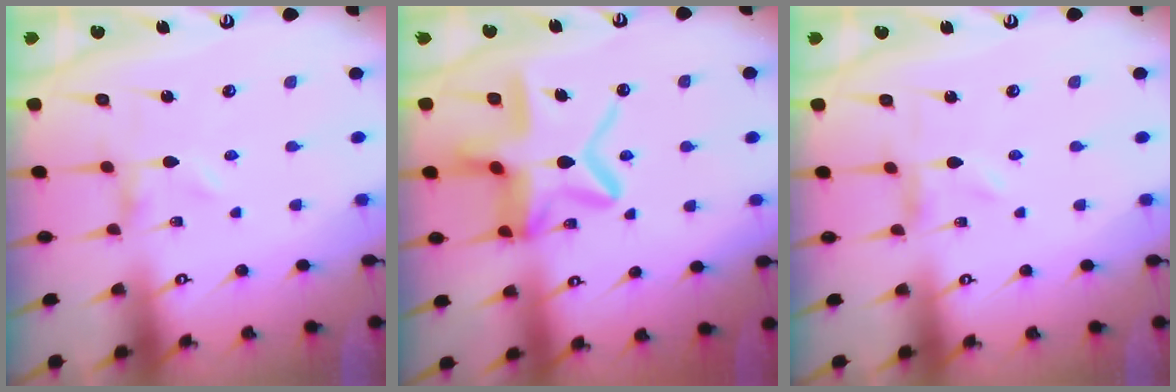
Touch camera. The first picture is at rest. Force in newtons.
{"total": 16.5, "press": 16.4, "slide": 1.6}
{"total": 0.0}